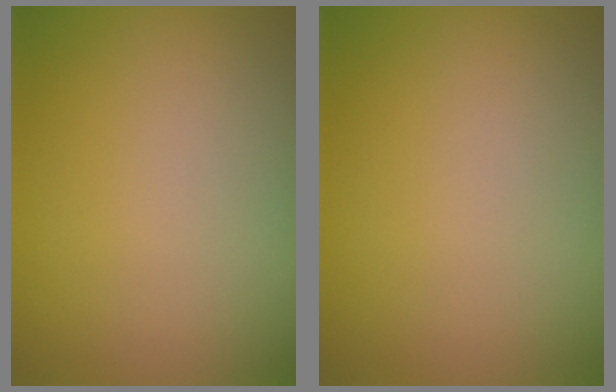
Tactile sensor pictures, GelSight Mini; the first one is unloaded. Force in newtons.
{"total": 0.0}